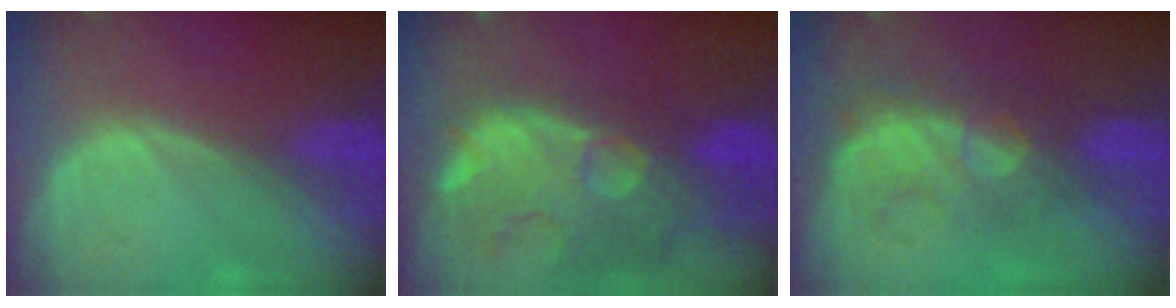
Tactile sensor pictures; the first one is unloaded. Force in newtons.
{"total": 14.4, "press": 11.7, "slide": 8.5}
{"total": 8.7, "press": 7.6, "slide": 4.3}